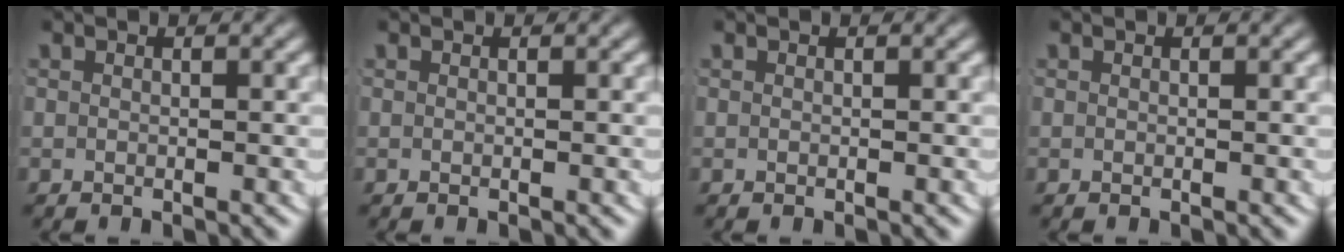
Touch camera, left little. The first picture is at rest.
{"total": 0.0}
{"total": 0.0}
{"total": 0.0}